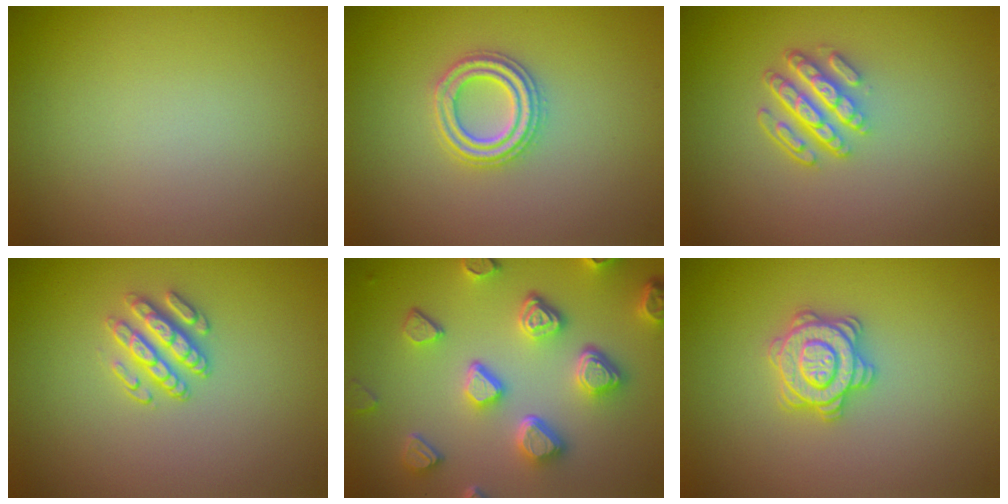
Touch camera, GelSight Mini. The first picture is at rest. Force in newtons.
{"total": 2.7, "press": 2.7, "slide": 0.5}
{"total": 4.3, "press": 3.1, "slide": 3.0}
{"total": 2.9, "press": 2.5, "slide": 1.4}
{"total": 6.7, "press": 5.3, "slide": 4.0}
{"total": 3.3, "press": 3.3, "slide": 0.6}